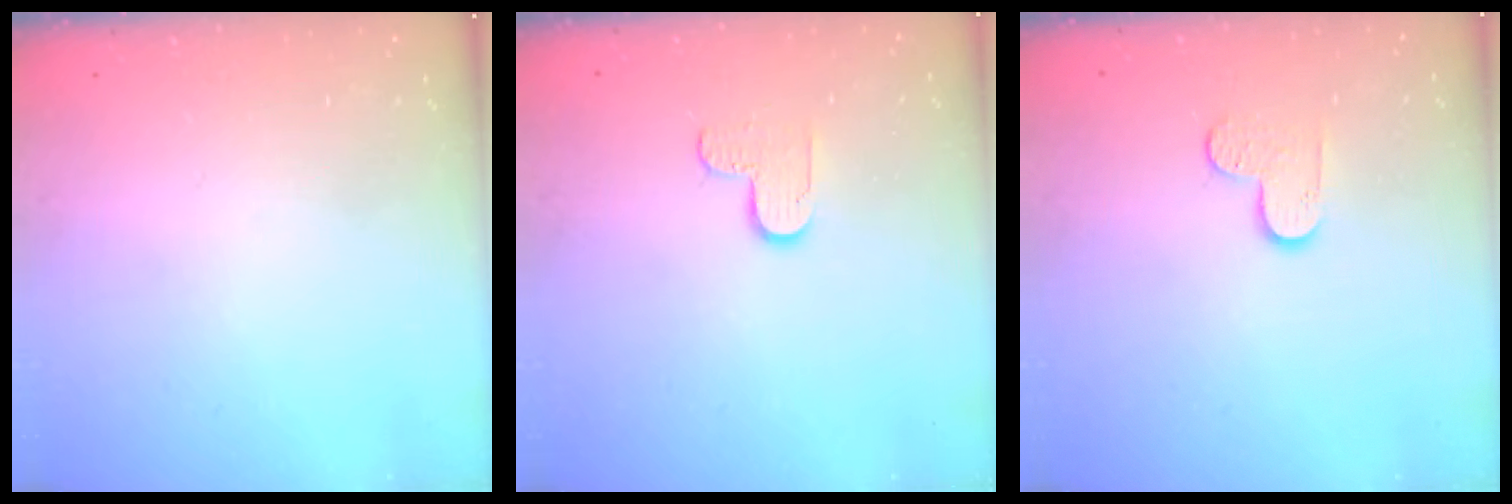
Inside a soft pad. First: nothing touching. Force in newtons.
{"total": 5.9, "press": 5.9, "slide": 0.5}
{"total": 5.3, "press": 5.3, "slide": 0.5}